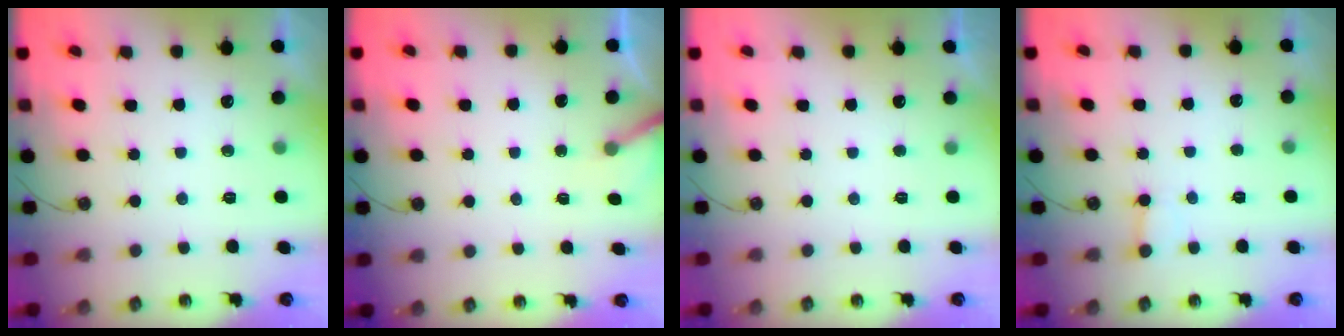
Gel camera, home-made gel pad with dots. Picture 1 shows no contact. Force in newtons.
{"total": 4.2, "press": 4.2, "slide": 0.3}
{"total": 0.0}
{"total": 2.5, "press": 2.5, "slide": 0.1}